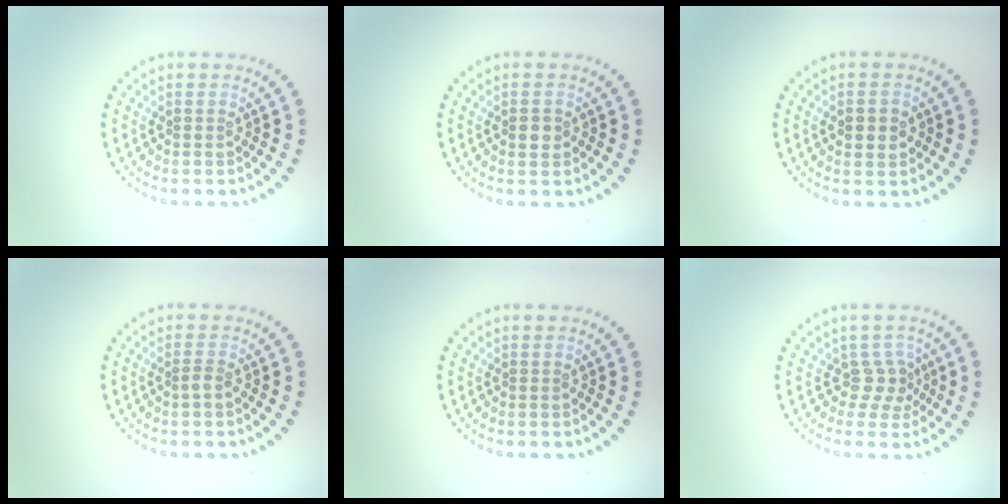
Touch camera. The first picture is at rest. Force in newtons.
{"total": 1.2, "press": 1.1, "slide": 0.4}
{"total": 2.8, "press": 2.8, "slide": 0.2}
{"total": 0.9, "press": 0.7, "slide": 0.5}
{"total": 0.0}
{"total": 2.0, "press": 1.4, "slide": 1.5}